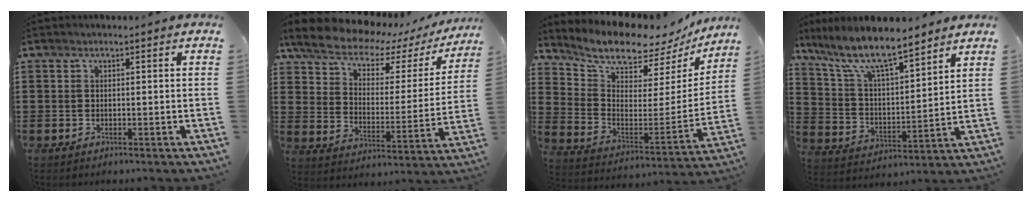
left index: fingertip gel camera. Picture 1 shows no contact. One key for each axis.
{"total": 8.5, "fx": 7.1, "fy": 2.8, "fz": 3.9, "tx": -0.101, "ty": -0.044, "tz": 0.119}
{"total": 9.0, "fx": 8.5, "fy": 1.6, "fz": 2.6, "tx": -0.083, "ty": -0.074, "tz": 0.140}
{"total": 9.1, "fx": 7.7, "fy": 1.8, "fz": 4.5, "tx": -0.122, "ty": -0.042, "tz": 0.131}